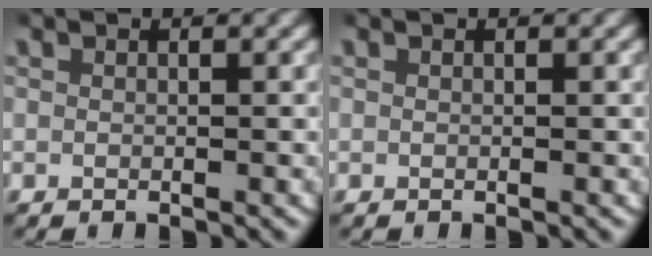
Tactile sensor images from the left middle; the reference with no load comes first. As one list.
[{"total": 0.0}]